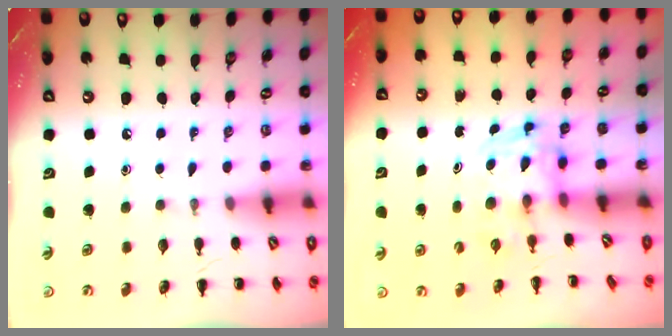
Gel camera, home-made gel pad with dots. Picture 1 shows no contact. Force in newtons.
{"total": 3.7, "press": 3.7, "slide": 0.6}